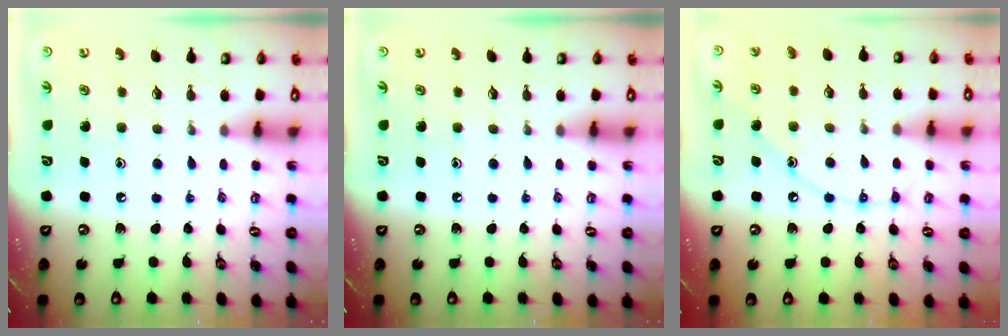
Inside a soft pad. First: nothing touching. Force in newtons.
{"total": 0.0}
{"total": 8.5, "press": 8.5, "slide": 0.6}